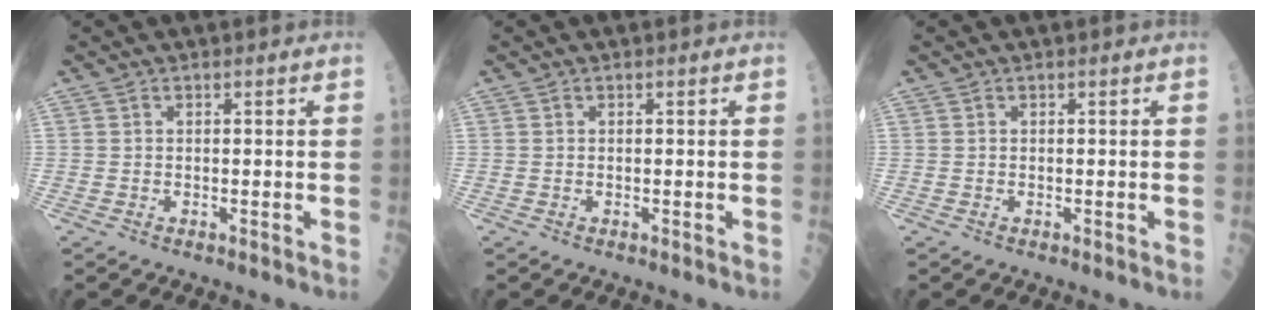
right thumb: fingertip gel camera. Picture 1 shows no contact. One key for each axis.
{"total": 0.0}
{"total": 0.0}